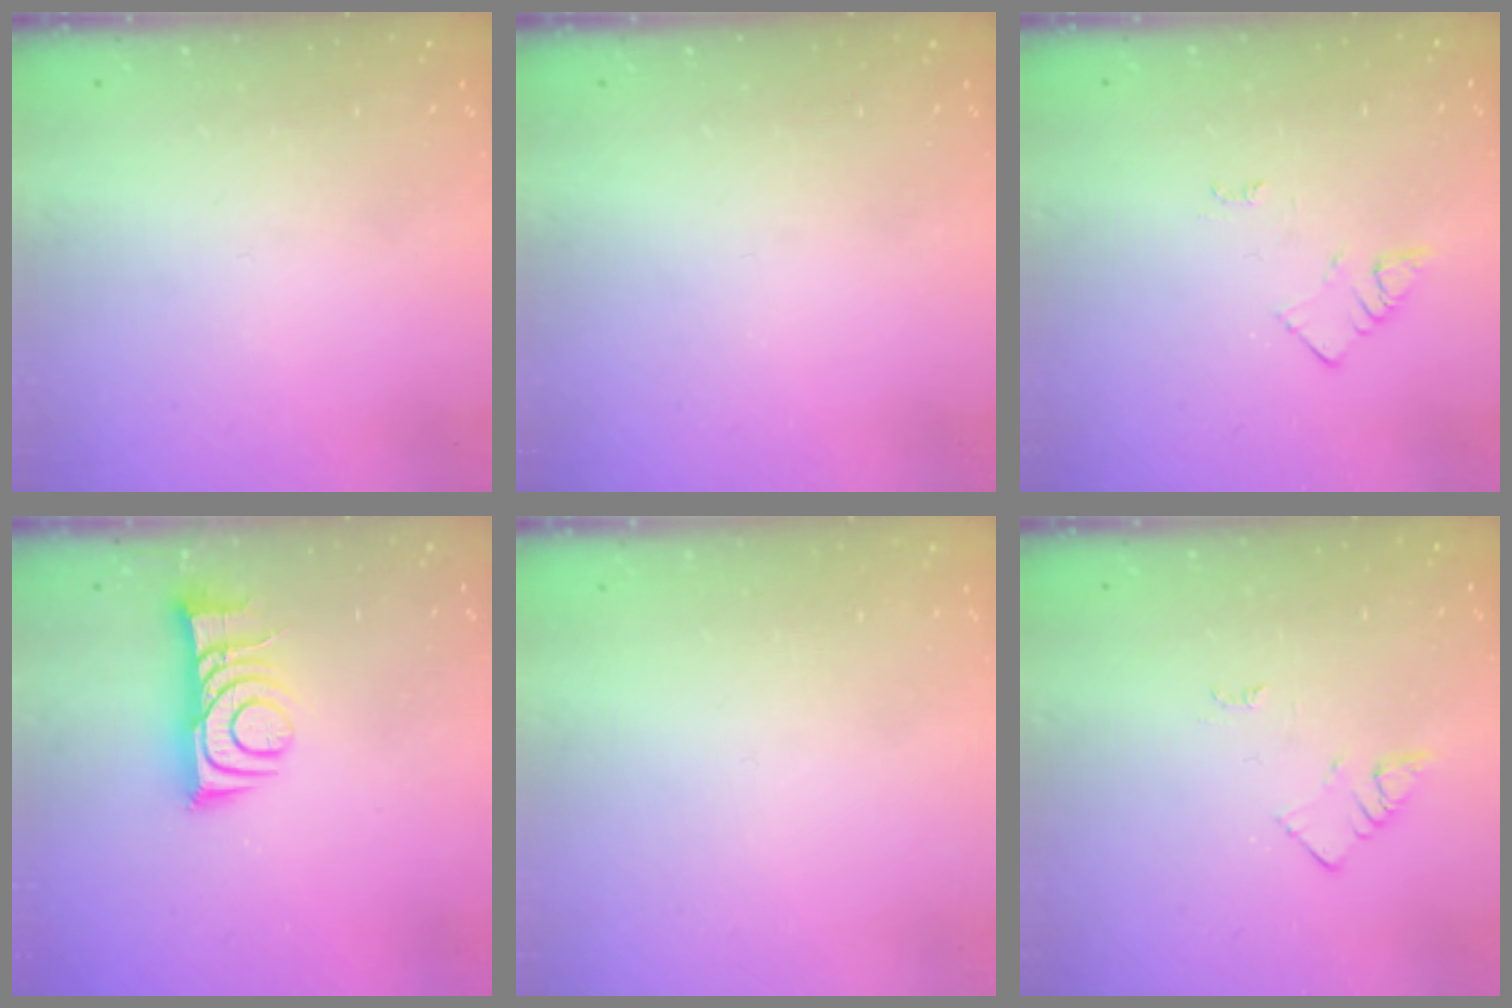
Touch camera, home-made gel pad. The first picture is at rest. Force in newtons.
{"total": 0.0}
{"total": 3.1, "press": 3.1, "slide": 0.4}
{"total": 10.6, "press": 10.6, "slide": 1.0}
{"total": 1.5, "press": 1.5, "slide": 0.1}
{"total": 3.1, "press": 3.1, "slide": 0.4}